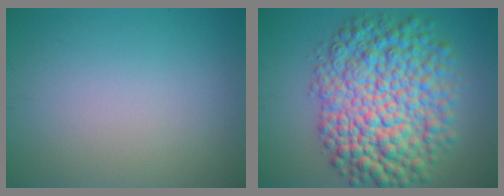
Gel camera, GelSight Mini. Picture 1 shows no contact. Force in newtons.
{"total": 11.6, "press": 11.6, "slide": 0.2}